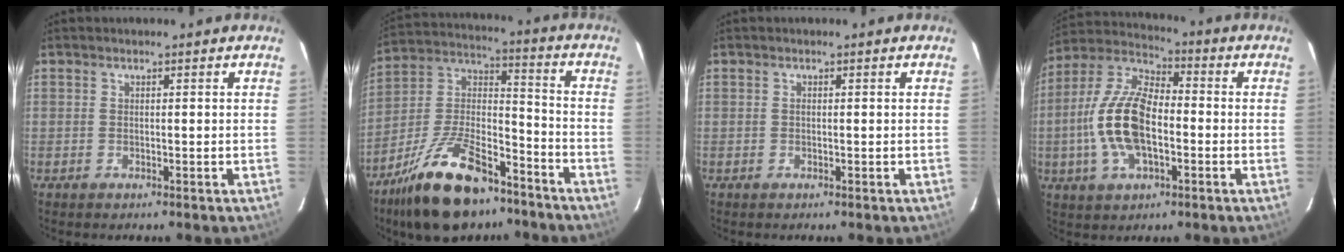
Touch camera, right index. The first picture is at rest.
{"total": 20.4, "force": [-13.5, 8.7, 12.6], "torque": [-0.247, 0.011, -0.230]}
{"total": 0.0}
{"total": 15.0, "force": [-2.8, 7.0, 13.0], "torque": [-0.273, 0.008, -0.058]}